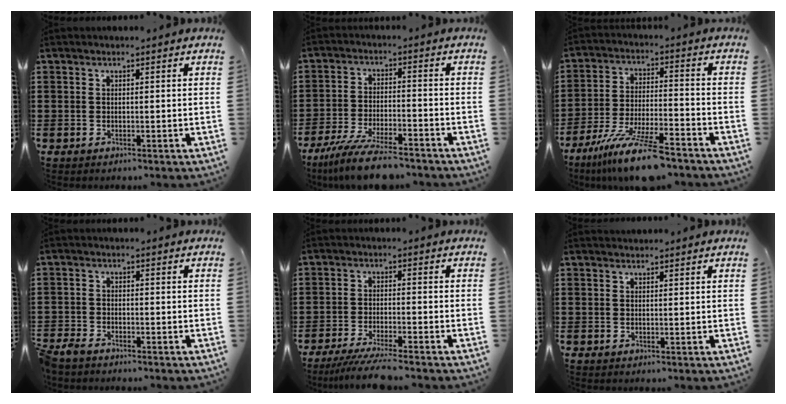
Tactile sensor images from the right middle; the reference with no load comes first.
{"total": 8.7, "force": [-7.4, 1.1, 4.5], "torque": [-0.094, 0.001, -0.140]}
{"total": 12.0, "force": [-9.6, 1.2, 7.1], "torque": [-0.135, 0.013, -0.181]}
{"total": 2.1, "force": [-2.0, 0.5, 0.3], "torque": [-0.025, -0.002, -0.048]}
{"total": 4.9, "force": [-4.3, -0.1, 2.3], "torque": [-0.051, -0.018, -0.082]}
{"total": 0.7, "force": [0.7, 0.2, -0.1], "torque": [0.008, -0.003, 0.012]}